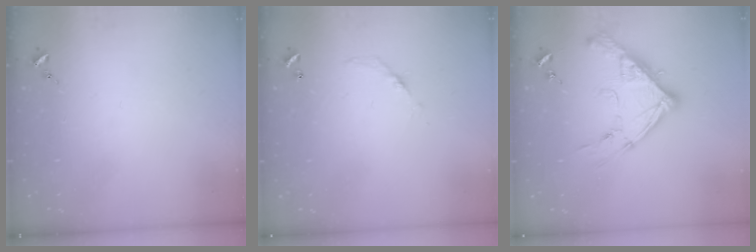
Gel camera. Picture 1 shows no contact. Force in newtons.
{"total": 5.0, "press": 5.0, "slide": 0.3}
{"total": 16.4, "press": 16.3, "slide": 1.4}